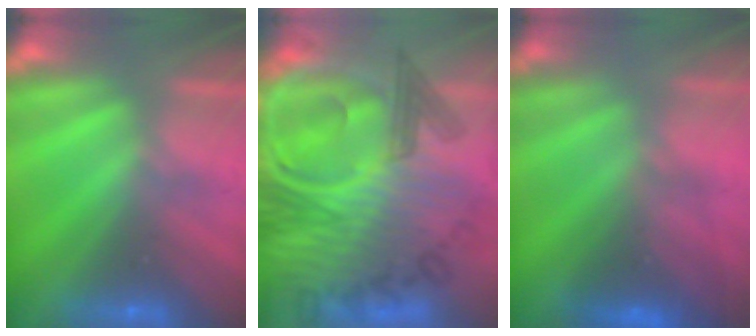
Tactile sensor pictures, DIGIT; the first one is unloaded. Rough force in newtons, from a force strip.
{"total": 12.7}
{"total": 2.2}